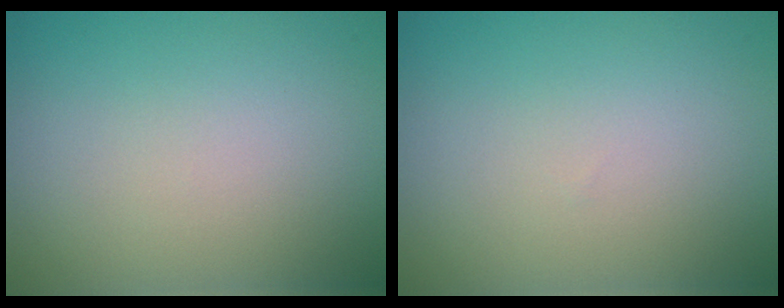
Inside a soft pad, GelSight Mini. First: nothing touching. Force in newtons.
{"total": 0.0}